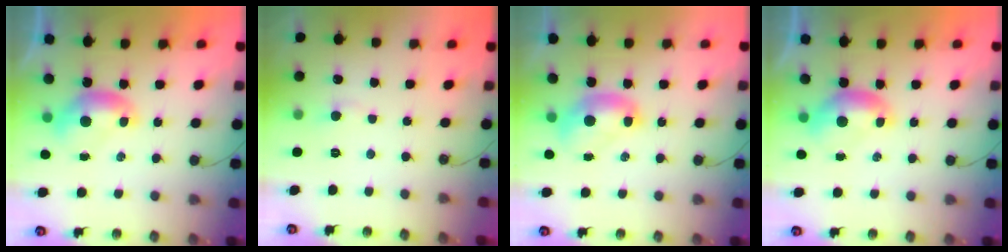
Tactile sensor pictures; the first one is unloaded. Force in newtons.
{"total": 0.7, "press": 0.3, "slide": 0.6}
{"total": 2.1, "press": 2.1, "slide": 0.2}
{"total": 0.0}